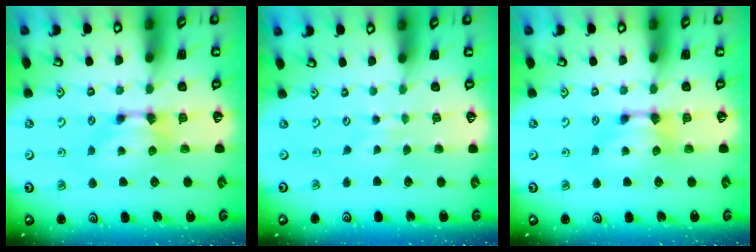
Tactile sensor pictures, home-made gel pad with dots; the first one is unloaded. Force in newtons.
{"total": 3.5, "press": 3.5, "slide": 0.4}
{"total": 0.0}